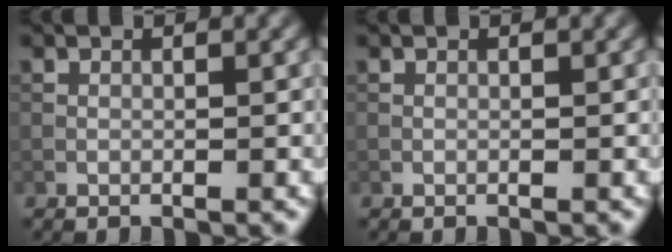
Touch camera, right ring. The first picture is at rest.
{"total": 0.0}